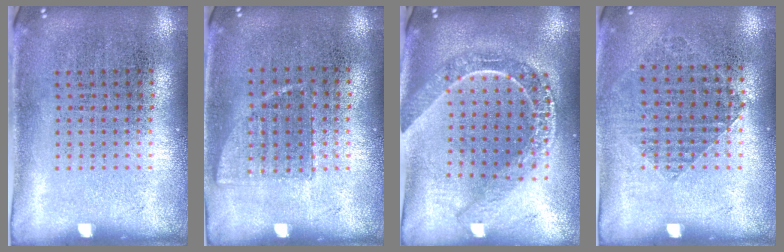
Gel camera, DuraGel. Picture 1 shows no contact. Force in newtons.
{"total": 0.7, "press": 0.6, "slide": 0.3}
{"total": 2.1, "press": 1.8, "slide": 1.1}
{"total": 0.9, "press": 0.9, "slide": 0.2}